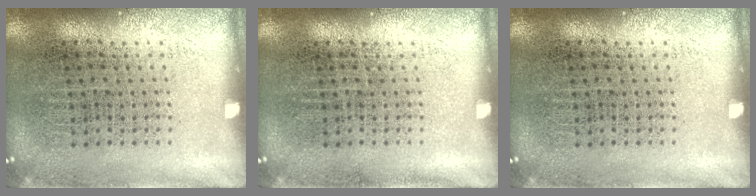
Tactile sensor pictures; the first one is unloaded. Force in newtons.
{"total": 0.0}
{"total": 0.0}